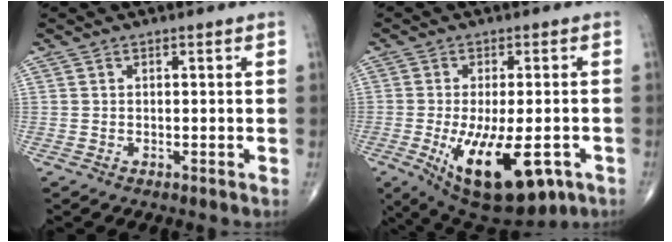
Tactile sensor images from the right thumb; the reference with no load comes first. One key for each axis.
{"total": 17.4, "fx": -6.6, "fy": 7.3, "fz": 14.4, "tx": -0.227, "ty": -0.012, "tz": -0.080}